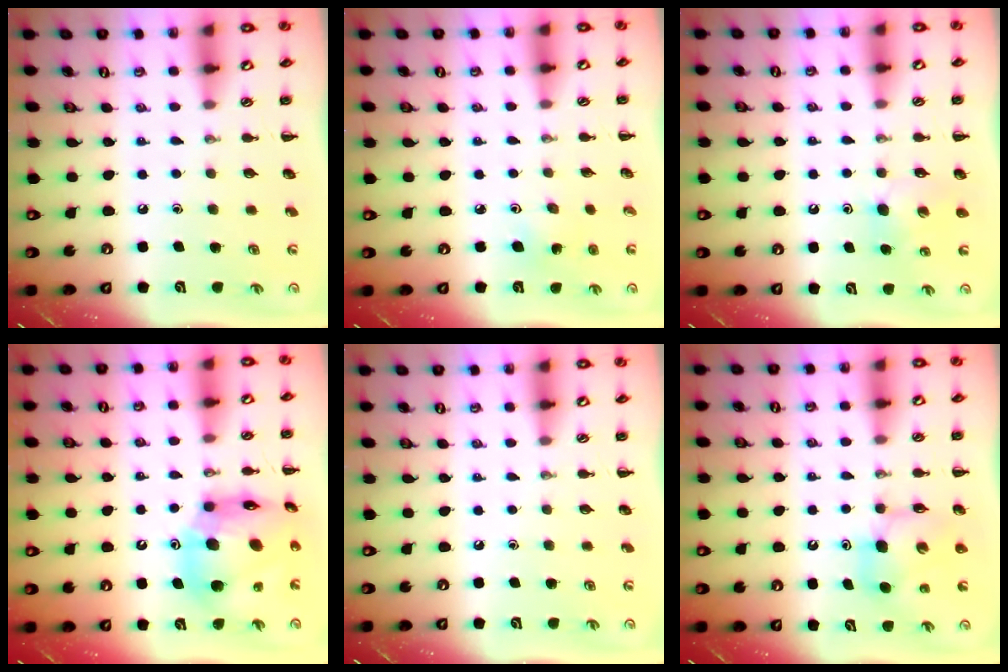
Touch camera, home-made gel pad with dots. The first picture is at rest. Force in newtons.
{"total": 3.7, "press": 3.5, "slide": 1.1}
{"total": 5.4, "press": 5.2, "slide": 1.4}
{"total": 17.1, "press": 16.3, "slide": 5.0}
{"total": 0.0}
{"total": 8.1, "press": 8.0, "slide": 1.1}